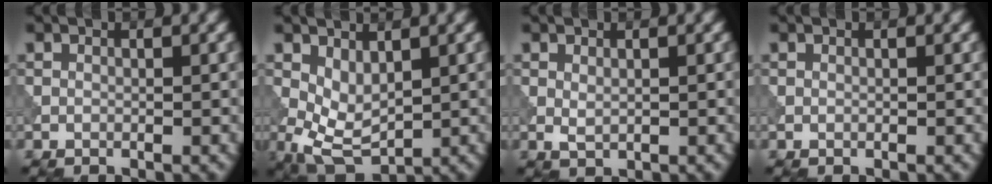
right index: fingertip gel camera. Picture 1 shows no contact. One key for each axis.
{"total": 4.0, "fx": 0.6, "fy": 2.2, "fz": 3.2, "tx": -0.072, "ty": -0.009, "tz": 0.016}
{"total": 1.1, "fx": 0.2, "fy": 0.6, "fz": 0.9, "tx": -0.022, "ty": -0.003, "tz": 0.008}
{"total": 0.0}